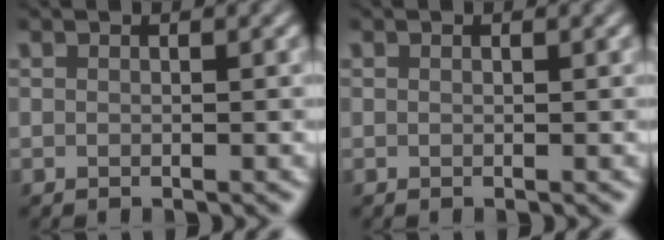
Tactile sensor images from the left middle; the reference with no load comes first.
{"total": 0.0}